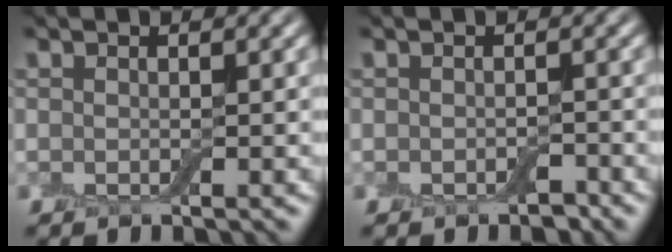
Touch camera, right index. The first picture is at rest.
{"total": 0.9, "force": [-0.6, 0.5, 0.5], "torque": [-0.007, -0.002, -0.009]}